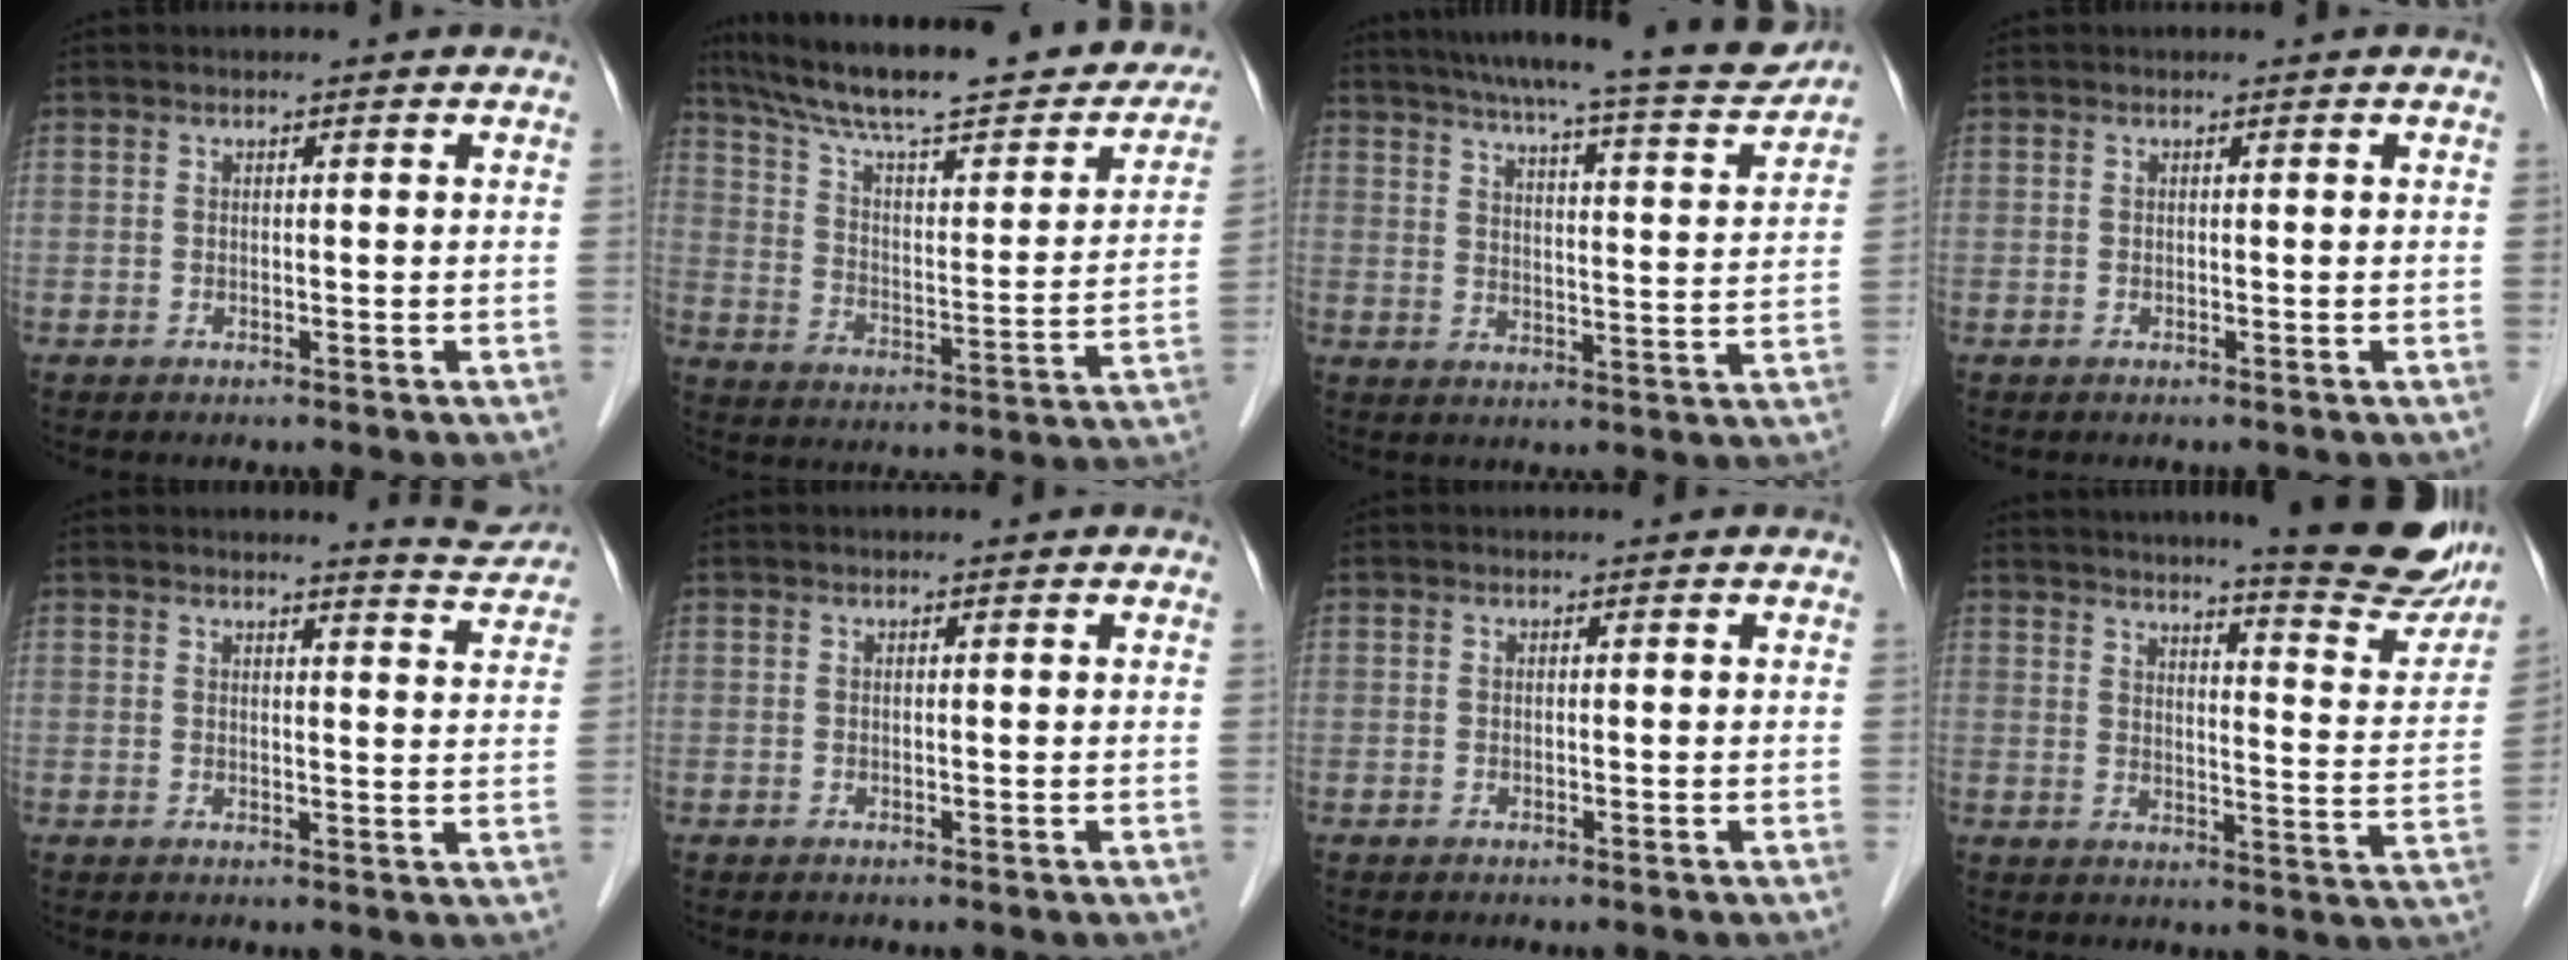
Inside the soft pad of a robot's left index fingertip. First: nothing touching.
{"total": 29.5, "force": [23.9, 5.5, 16.4], "torque": [-0.247, -0.015, 0.324]}
{"total": 19.3, "force": [17.3, 1.2, 8.4], "torque": [-0.126, -0.022, 0.228]}
{"total": 0.0}
{"total": 4.9, "force": [4.9, 0.0, 0.4], "torque": [-0.011, -0.027, 0.044]}
{"total": 0.0}
{"total": 0.0}
{"total": 19.9, "force": [17.1, 1.4, 10.1], "torque": [-0.128, -0.055, 0.211]}